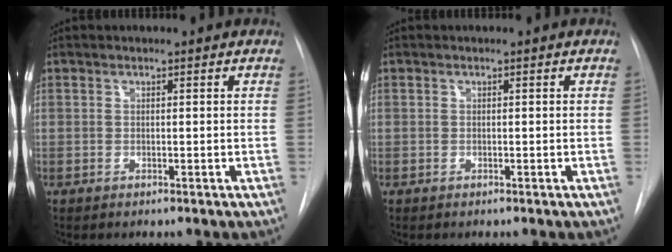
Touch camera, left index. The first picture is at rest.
{"total": 0.0}